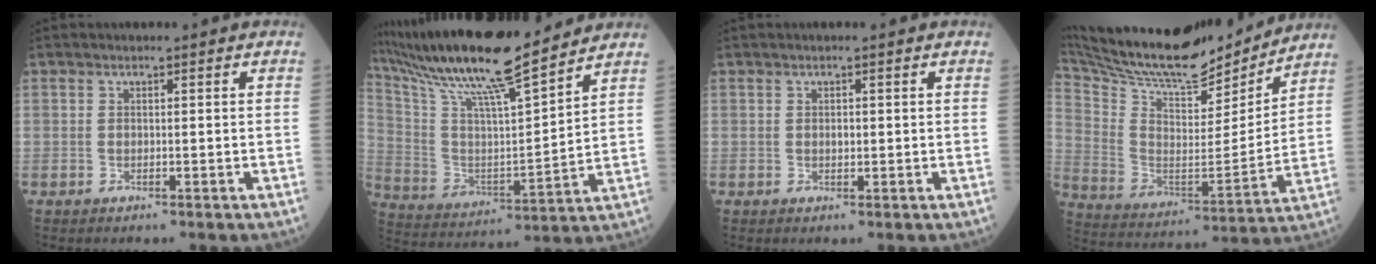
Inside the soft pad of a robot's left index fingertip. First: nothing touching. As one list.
[{"total": 20.8, "force": [17.7, 1.2, 10.9], "torque": [-0.213, 0.013, 0.316]}, {"total": 0.9, "force": [0.1, 0.7, 0.6], "torque": [-0.016, -0.001, 0.005]}, {"total": 26.5, "force": [23.4, 6.6, 10.4], "torque": [-0.223, -0.008, 0.375]}]